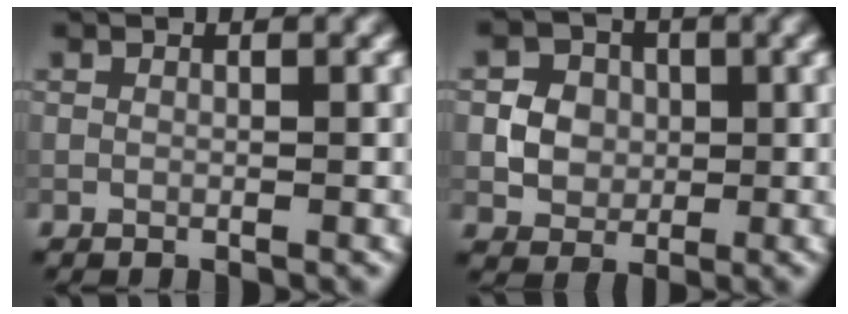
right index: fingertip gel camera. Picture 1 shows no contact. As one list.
[{"total": 3.1, "force": [-0.1, 2.8, 1.2], "torque": [-0.012, 0.002, -0.004]}]